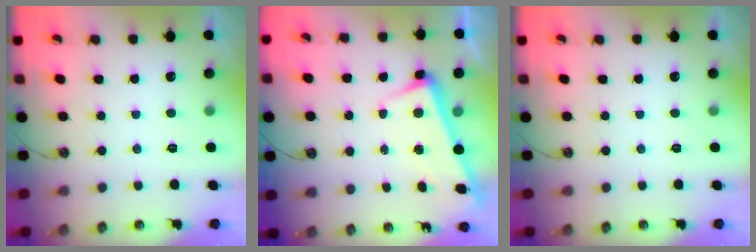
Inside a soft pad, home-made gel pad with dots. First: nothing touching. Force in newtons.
{"total": 2.6, "press": 2.4, "slide": 1.1}
{"total": 0.0}